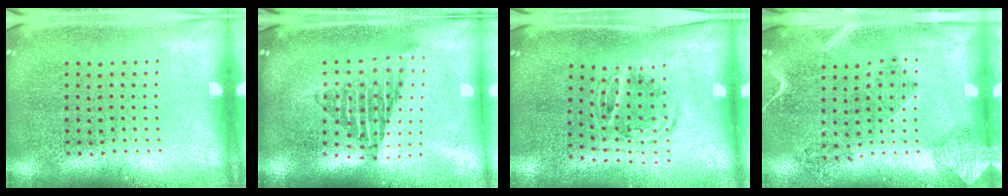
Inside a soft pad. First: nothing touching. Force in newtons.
{"total": 1.9, "press": 1.5, "slide": 1.3}
{"total": 1.0, "press": 0.9, "slide": 0.1}
{"total": 1.9, "press": 1.7, "slide": 0.9}